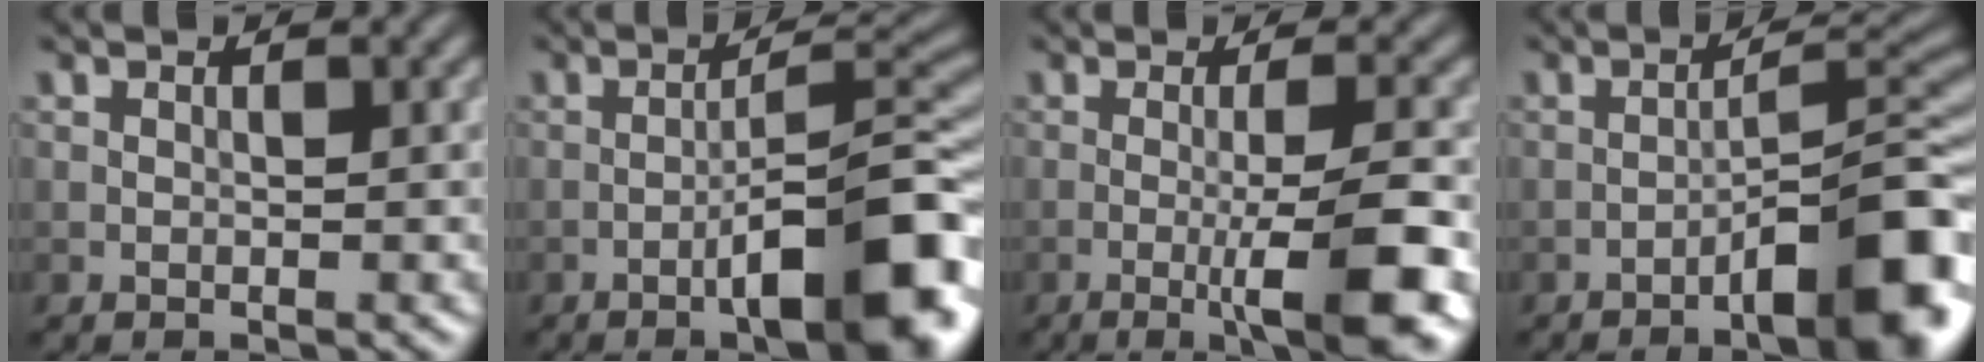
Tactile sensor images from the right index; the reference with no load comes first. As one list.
[{"total": 10.2, "force": [-4.7, 2.6, 8.7], "torque": [-0.121, 0.015, -0.073]}, {"total": 7.5, "force": [-2.2, 1.4, 7.1], "torque": [-0.097, 0.003, -0.040]}, {"total": 9.0, "force": [-5.1, 2.0, 7.2], "torque": [-0.098, 0.014, -0.076]}]